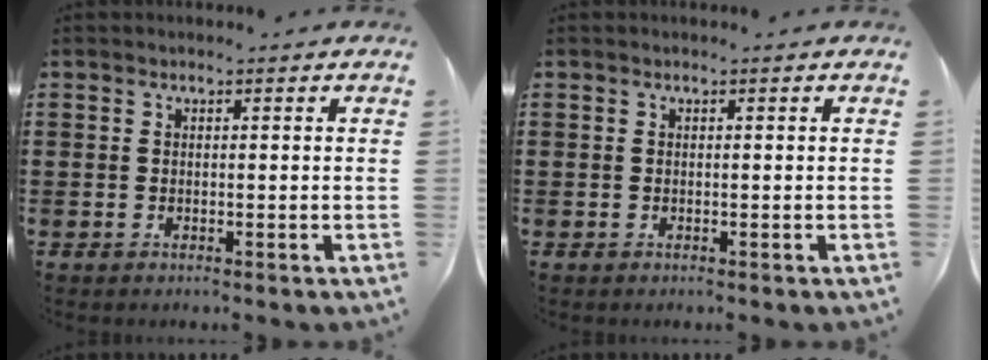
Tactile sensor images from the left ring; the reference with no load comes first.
{"total": 0.0}